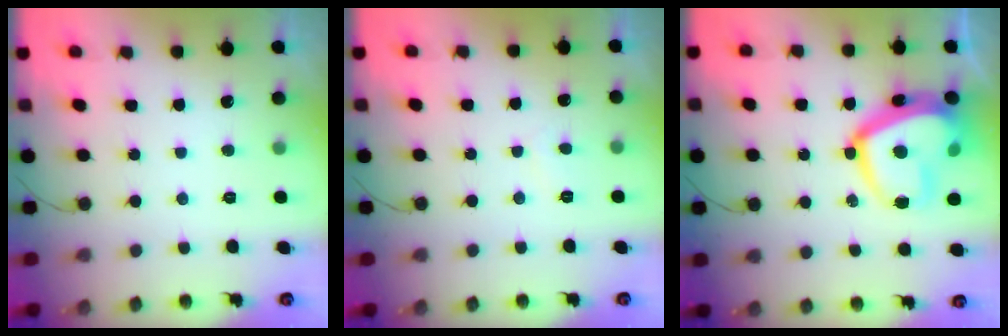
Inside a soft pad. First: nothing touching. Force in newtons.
{"total": 2.7, "press": 2.7, "slide": 0.4}
{"total": 19.2, "press": 19.1, "slide": 1.5}